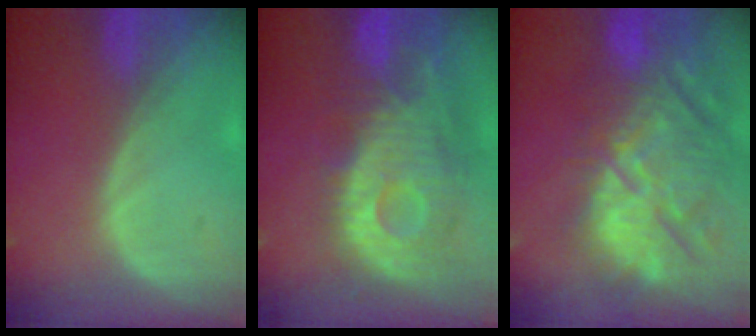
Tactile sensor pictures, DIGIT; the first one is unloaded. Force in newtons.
{"total": 12.2, "press": 10.8, "slide": 5.6}
{"total": 14.5, "press": 12.7, "slide": 7.1}